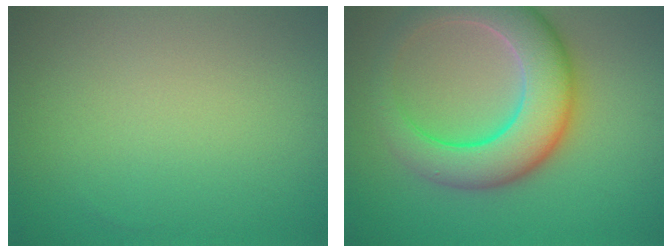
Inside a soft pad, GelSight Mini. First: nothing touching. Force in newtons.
{"total": 9.1, "press": 9.1, "slide": 0.2}